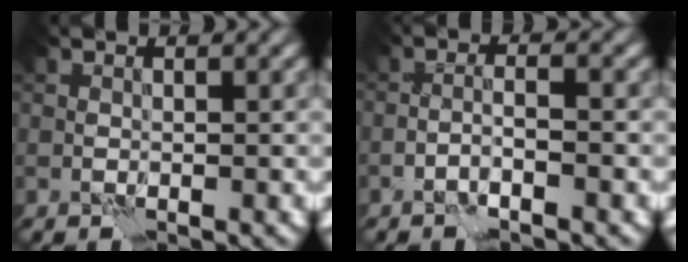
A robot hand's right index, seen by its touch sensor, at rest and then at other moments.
{"total": 1.6, "force": [-1.1, 0.0, 1.1], "torque": [-0.018, 0.009, -0.026]}